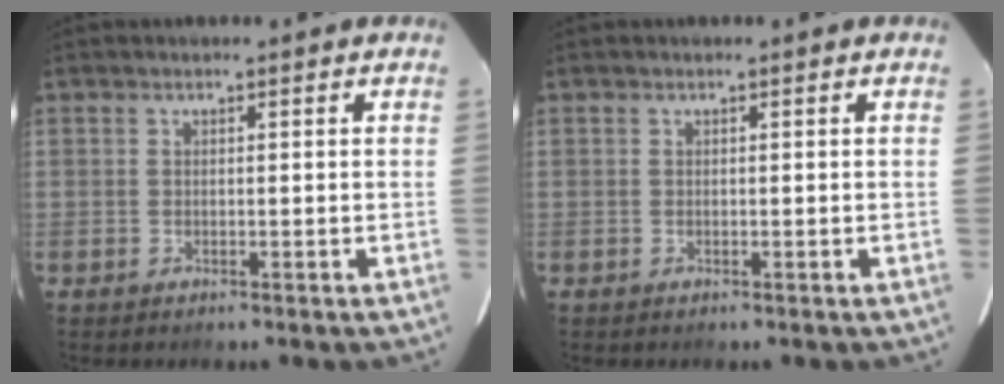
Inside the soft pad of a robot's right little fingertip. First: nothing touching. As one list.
[{"total": 0.0}]